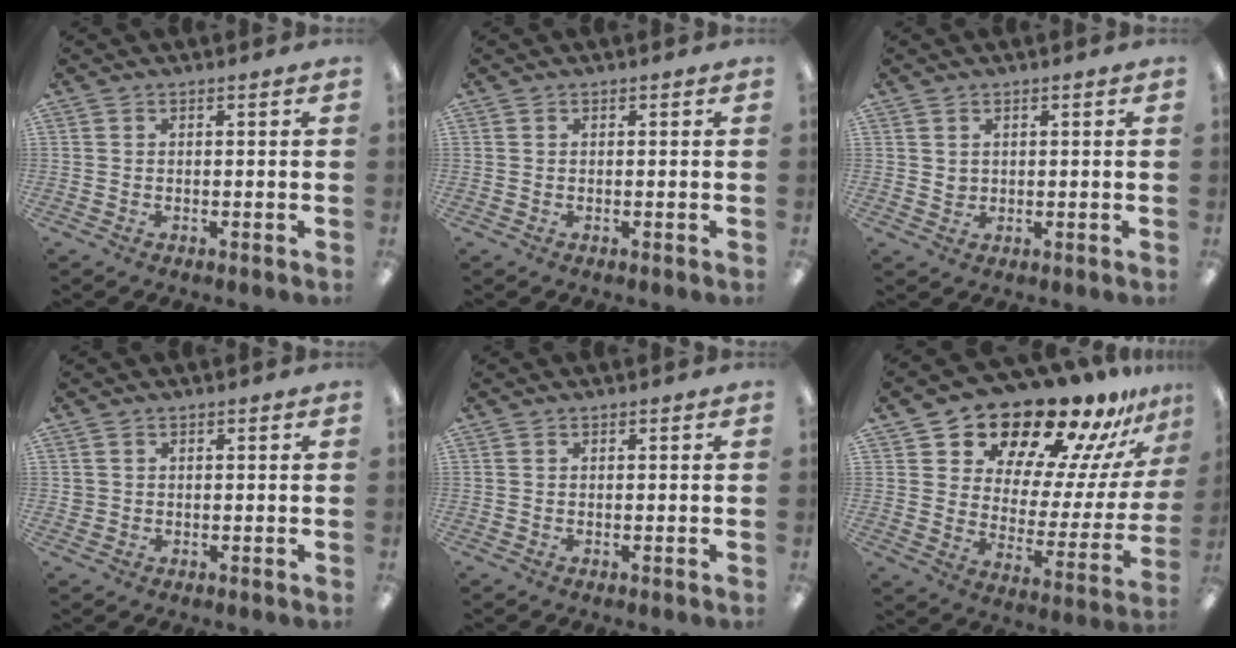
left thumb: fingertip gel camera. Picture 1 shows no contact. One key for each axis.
{"total": 0.0}
{"total": 1.6, "fx": 0.9, "fy": 1.3, "fz": 0.3, "tx": 0.000, "ty": -0.001, "tz": 0.014}
{"total": 1.4, "fx": 0.2, "fy": 1.4, "fz": 0.1, "tx": -0.004, "ty": 0.004, "tz": 0.003}
{"total": 0.0}
{"total": 17.4, "fx": 15.5, "fy": 6.2, "fz": 4.7, "tx": -0.079, "ty": -0.137, "tz": 0.265}